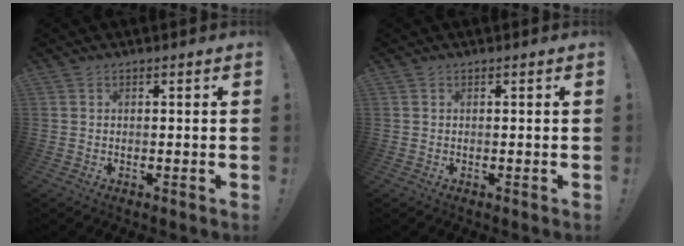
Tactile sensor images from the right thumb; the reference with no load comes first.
{"total": 0.0}